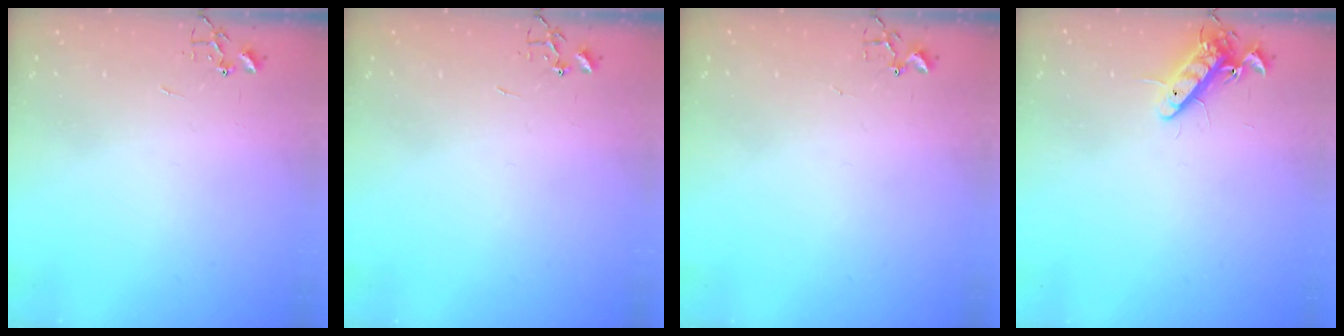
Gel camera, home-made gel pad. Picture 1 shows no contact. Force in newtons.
{"total": 0.0}
{"total": 7.3, "press": 7.3, "slide": 0.5}
{"total": 10.7, "press": 10.5, "slide": 1.9}